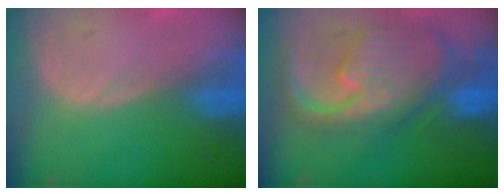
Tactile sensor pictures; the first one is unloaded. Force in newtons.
{"total": 12.2, "press": 10.5, "slide": 6.2}